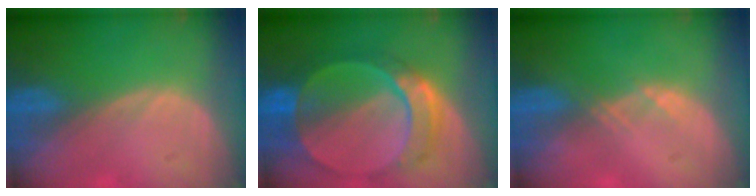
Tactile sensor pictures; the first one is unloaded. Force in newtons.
{"total": 9.5, "press": 8.3, "slide": 4.4}
{"total": 1.1, "press": 1.0, "slide": 0.2}